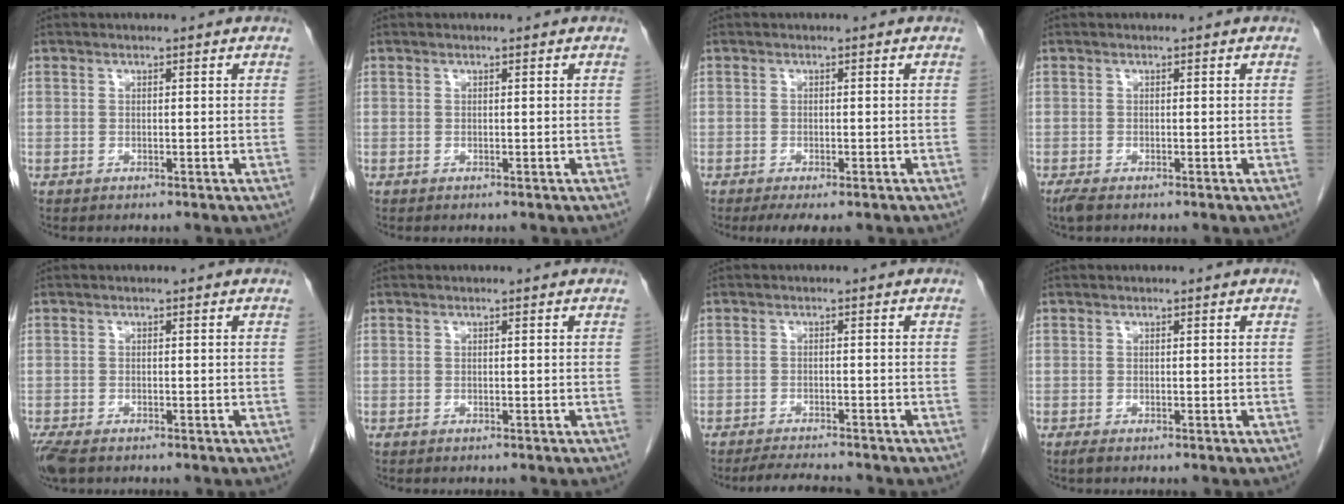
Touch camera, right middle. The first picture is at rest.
{"total": 0.0}
{"total": 3.7, "force": [-2.6, 1.0, 2.4], "torque": [-0.039, -0.011, -0.036]}
{"total": 1.9, "force": [-1.4, 0.6, 1.2], "torque": [-0.028, -0.007, -0.025]}
{"total": 4.5, "force": [-3.2, 1.8, 2.5], "torque": [-0.053, -0.013, -0.057]}
{"total": 0.0}
{"total": 5.2, "force": [-4.8, 0.1, 1.8], "torque": [-0.032, -0.018, -0.077]}
{"total": 0.6, "force": [-0.4, 0.0, 0.4], "torque": [-0.010, -0.003, -0.007]}